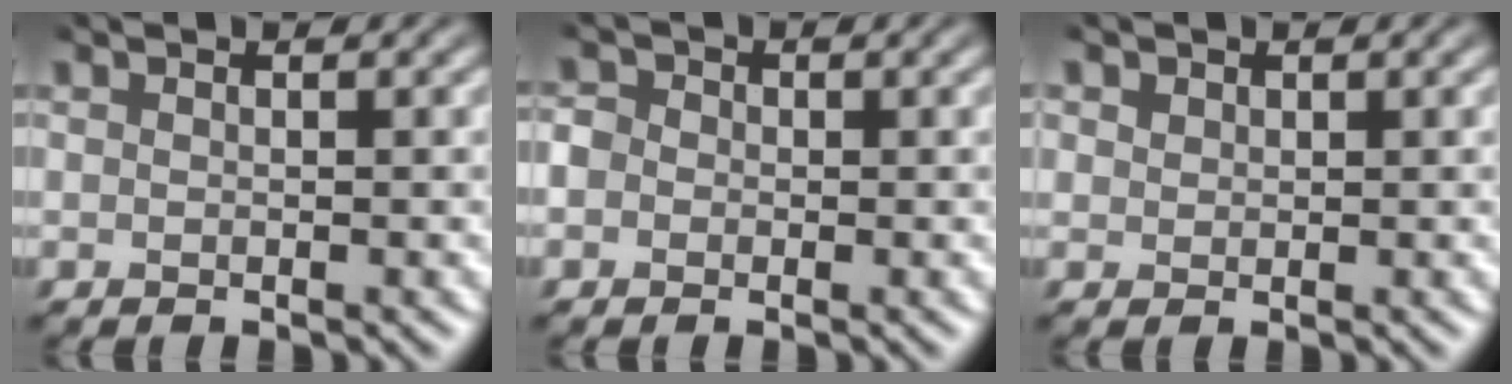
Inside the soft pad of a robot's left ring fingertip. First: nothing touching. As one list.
[{"total": 2.8, "force": [-2.1, -0.1, -1.8], "torque": [0.009, -0.016, -0.026]}, {"total": 2.3, "force": [-0.7, -1.1, -2.0], "torque": [0.010, -0.014, 0.007]}]